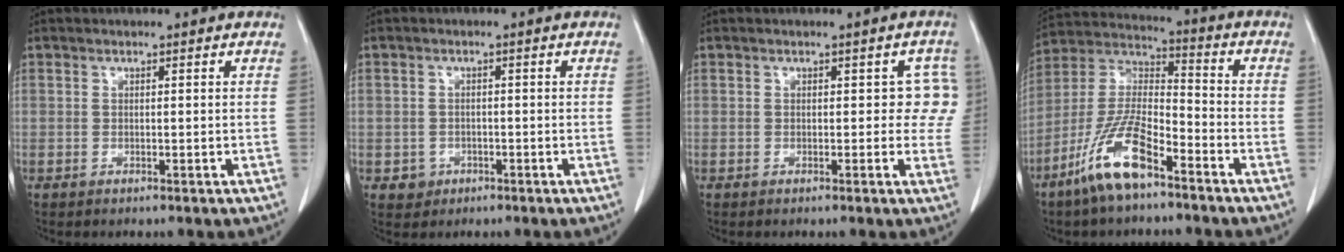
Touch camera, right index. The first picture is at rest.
{"total": 1.0, "force": [-0.3, 1.0, 0.0], "torque": [0.002, 0.006, -0.006]}
{"total": 4.0, "force": [0.5, 2.7, 3.0], "torque": [-0.004, 0.017, -0.002]}
{"total": 12.7, "force": [-7.8, 3.2, 9.5], "torque": [-0.201, -0.008, -0.152]}